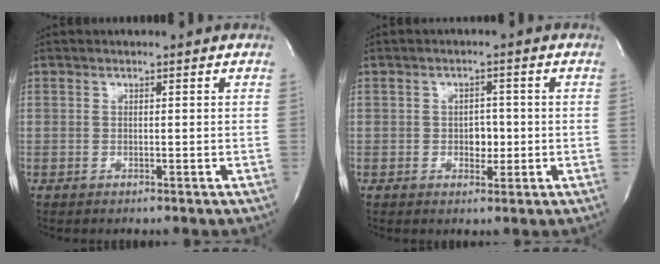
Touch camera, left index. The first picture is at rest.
{"total": 2.7, "force": [-0.3, 1.9, 1.9], "torque": [-0.021, 0.004, -0.002]}